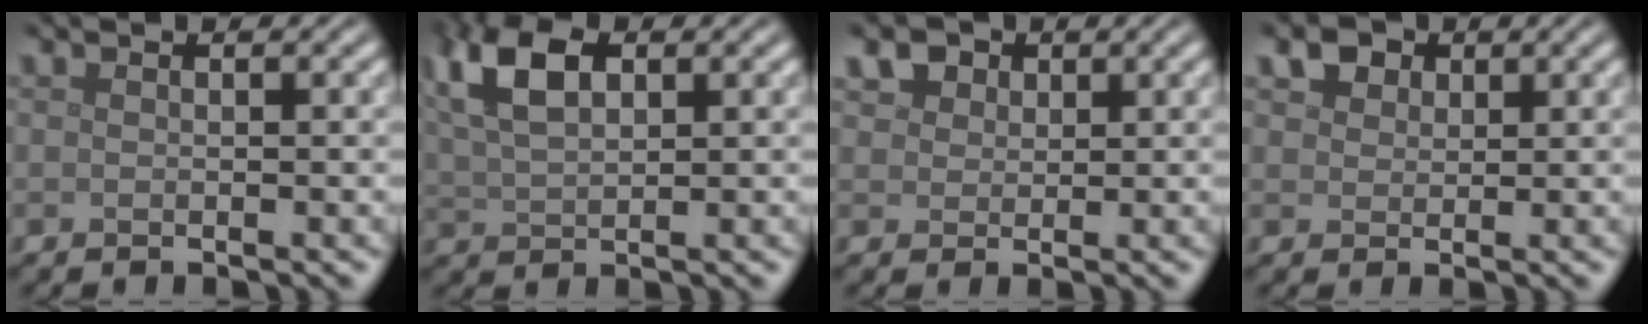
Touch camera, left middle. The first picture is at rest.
{"total": 6.3, "force": [2.7, 3.3, 4.6], "torque": [-0.107, 0.015, 0.051]}
{"total": 4.2, "force": [2.5, 2.8, 1.9], "torque": [-0.052, 0.007, 0.040]}
{"total": 2.8, "force": [1.7, 1.8, 1.2], "torque": [-0.027, -0.002, 0.031]}